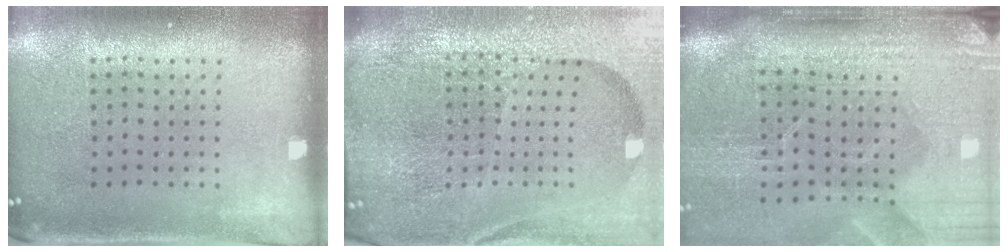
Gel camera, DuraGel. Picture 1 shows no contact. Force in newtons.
{"total": 6.9, "press": 6.0, "slide": 3.5}
{"total": 4.9, "press": 4.1, "slide": 2.6}